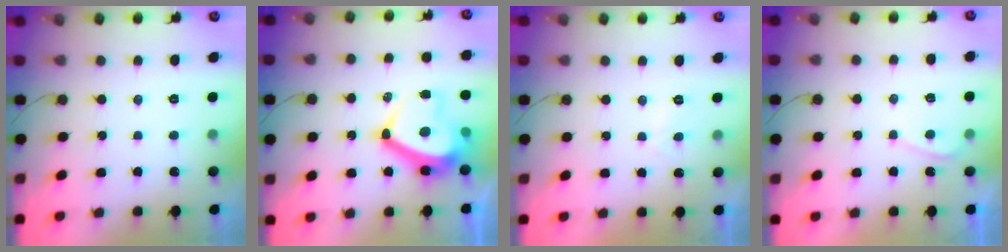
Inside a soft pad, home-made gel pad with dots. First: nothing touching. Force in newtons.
{"total": 13.0, "press": 12.7, "slide": 2.8}
{"total": 0.9, "press": 0.7, "slide": 0.6}
{"total": 3.0, "press": 3.0, "slide": 0.4}